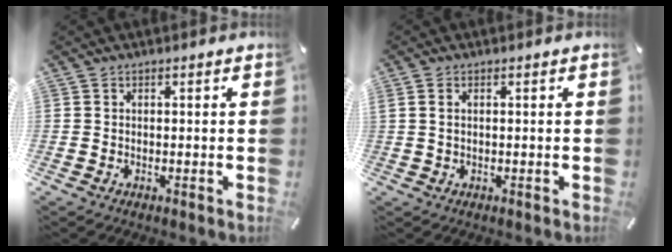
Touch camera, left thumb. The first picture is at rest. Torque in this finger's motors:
{"motor_torque": [1.80, 1.83, 0.91, 0.34, 0.32]}